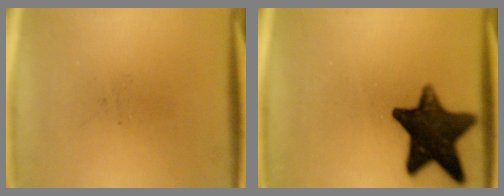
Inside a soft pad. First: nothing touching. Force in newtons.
{"total": 14.5}